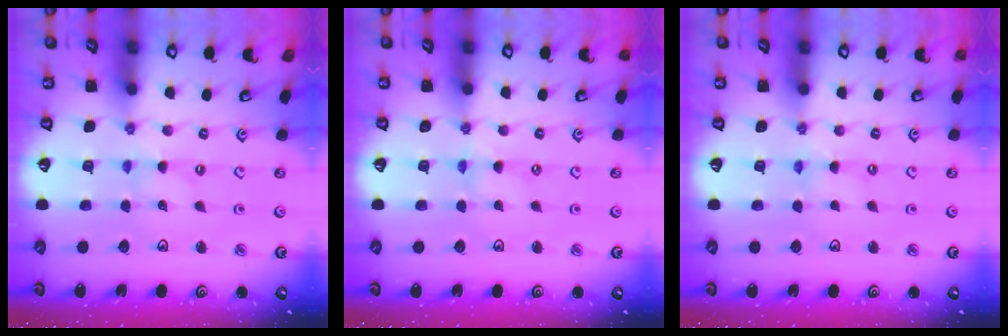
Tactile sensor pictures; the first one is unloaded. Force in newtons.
{"total": 0.0}
{"total": 2.1, "press": 2.1, "slide": 0.3}